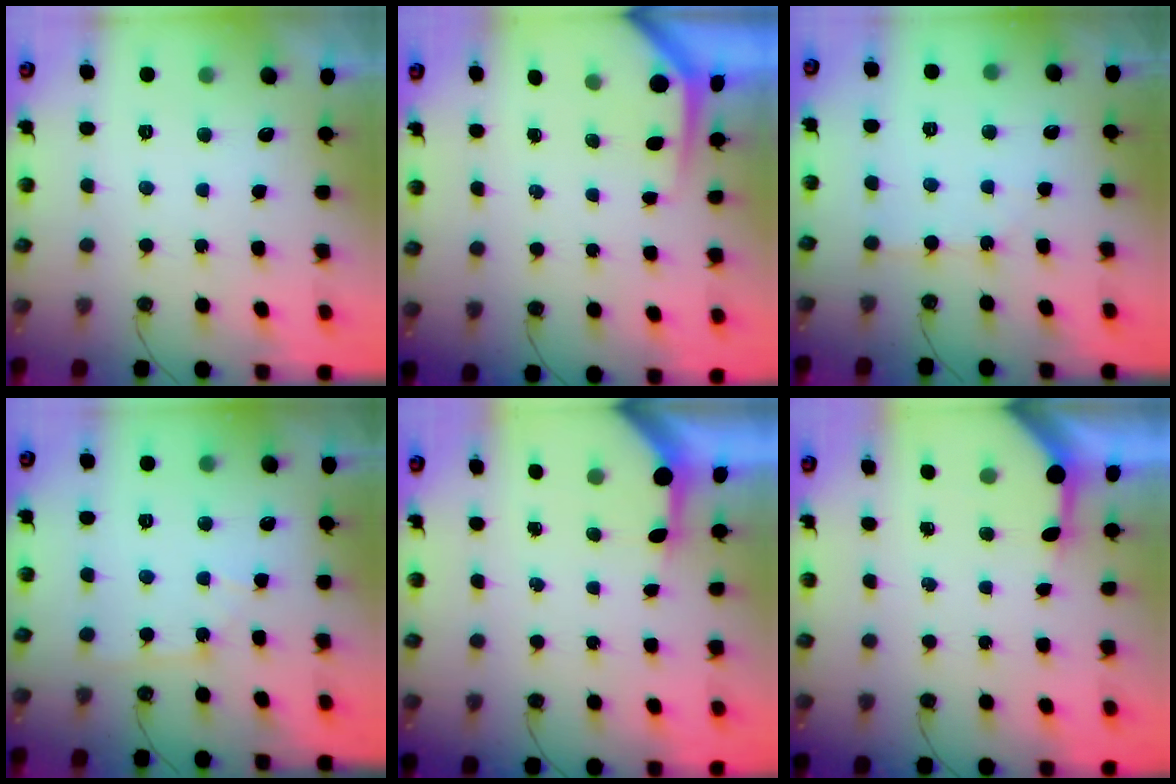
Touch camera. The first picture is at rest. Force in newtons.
{"total": 3.7, "press": 3.7, "slide": 0.3}
{"total": 2.1, "press": 2.1, "slide": 0.4}
{"total": 5.4, "press": 5.3, "slide": 0.8}
{"total": 3.3, "press": 3.2, "slide": 0.3}
{"total": 3.4, "press": 3.4, "slide": 0.4}